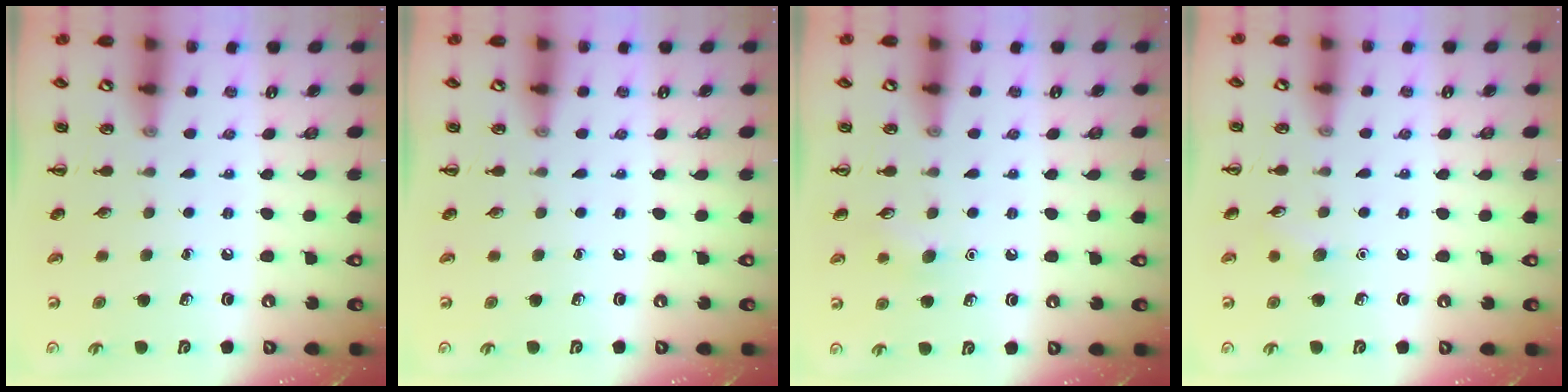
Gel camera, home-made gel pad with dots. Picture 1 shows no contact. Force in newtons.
{"total": 0.0}
{"total": 6.2, "press": 6.0, "slide": 1.5}
{"total": 5.3, "press": 5.0, "slide": 1.5}